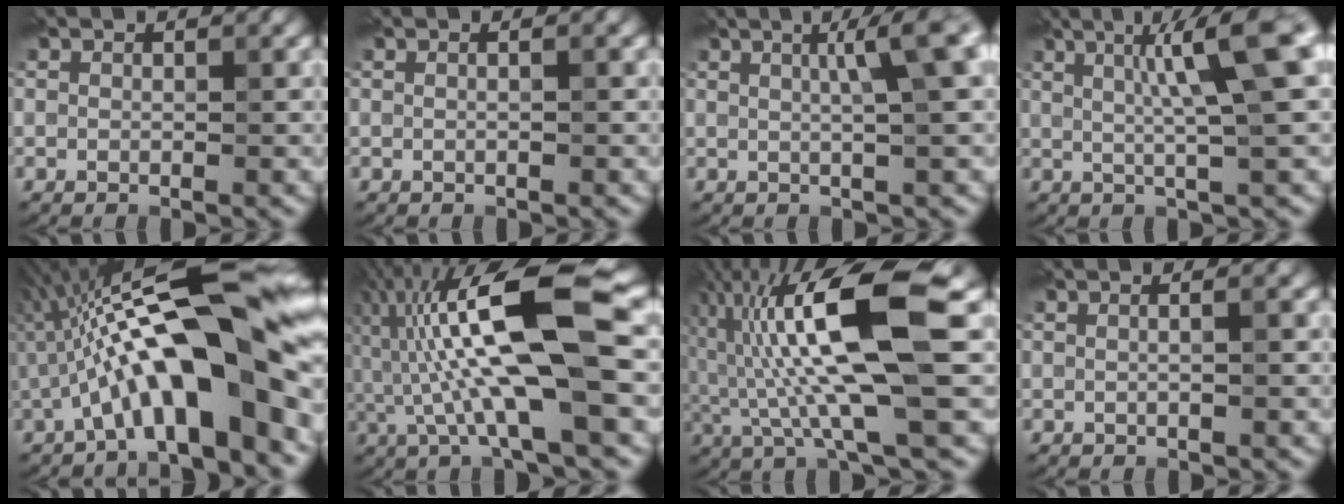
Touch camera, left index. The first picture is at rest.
{"total": 1.2, "force": [0.3, 0.5, 1.1], "torque": [-0.006, -0.008, -0.007]}
{"total": 5.2, "force": [1.5, 0.8, 4.9], "torque": [-0.060, 0.015, 0.023]}
{"total": 8.0, "force": [2.3, 1.3, 7.6], "torque": [-0.096, 0.018, 0.032]}
{"total": 14.7, "force": [-1.0, 4.0, 14.1], "torque": [-0.221, 0.031, -0.023]}
{"total": 13.3, "force": [0.2, 3.2, 12.9], "torque": [-0.240, 0.029, -0.004]}
{"total": 12.6, "force": [1.2, 2.7, 12.2], "torque": [-0.231, 0.013, 0.021]}
{"total": 2.3, "force": [0.6, 1.1, 1.9], "torque": [-0.005, 0.001, -0.017]}